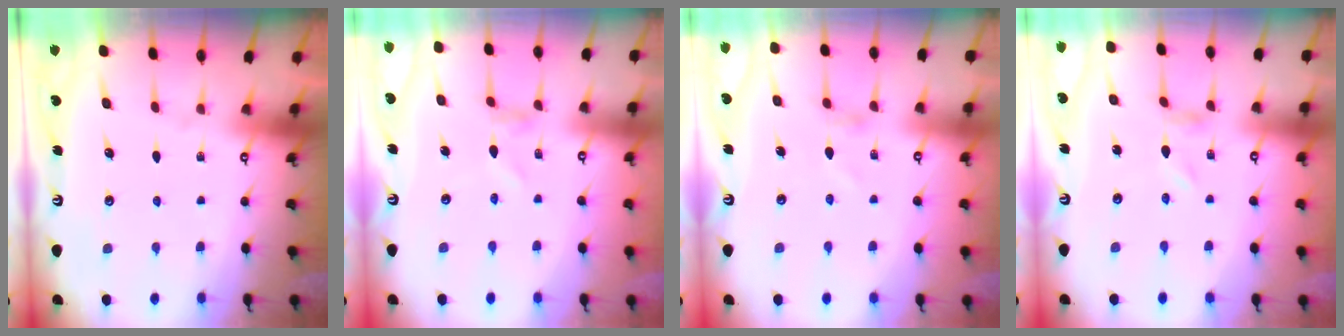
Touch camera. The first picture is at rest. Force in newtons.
{"total": 0.0}
{"total": 1.2, "press": 1.2, "slide": 0.3}
{"total": 0.8, "press": 0.8, "slide": 0.2}